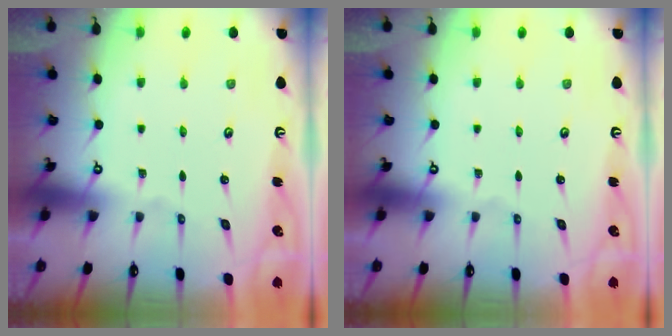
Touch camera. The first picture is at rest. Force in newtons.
{"total": 0.0}